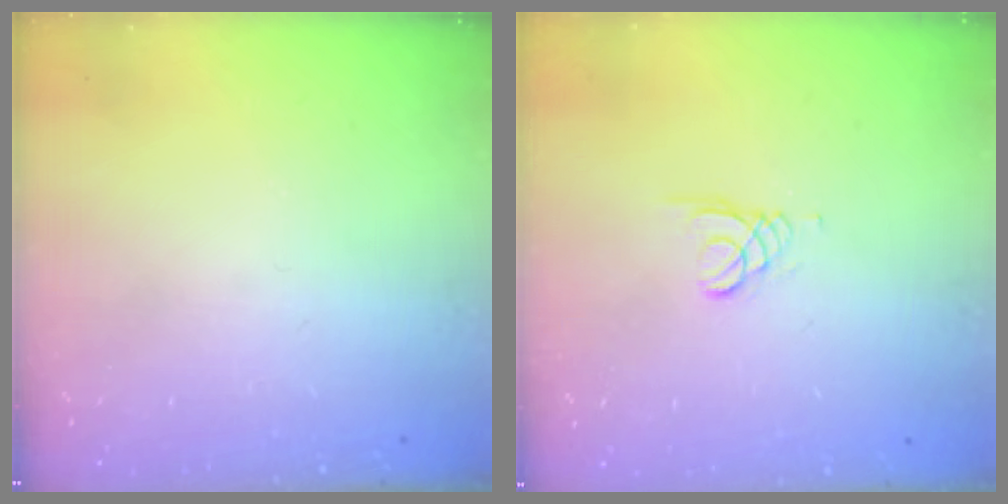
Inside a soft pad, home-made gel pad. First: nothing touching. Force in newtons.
{"total": 1.5, "press": 1.5, "slide": 0.1}